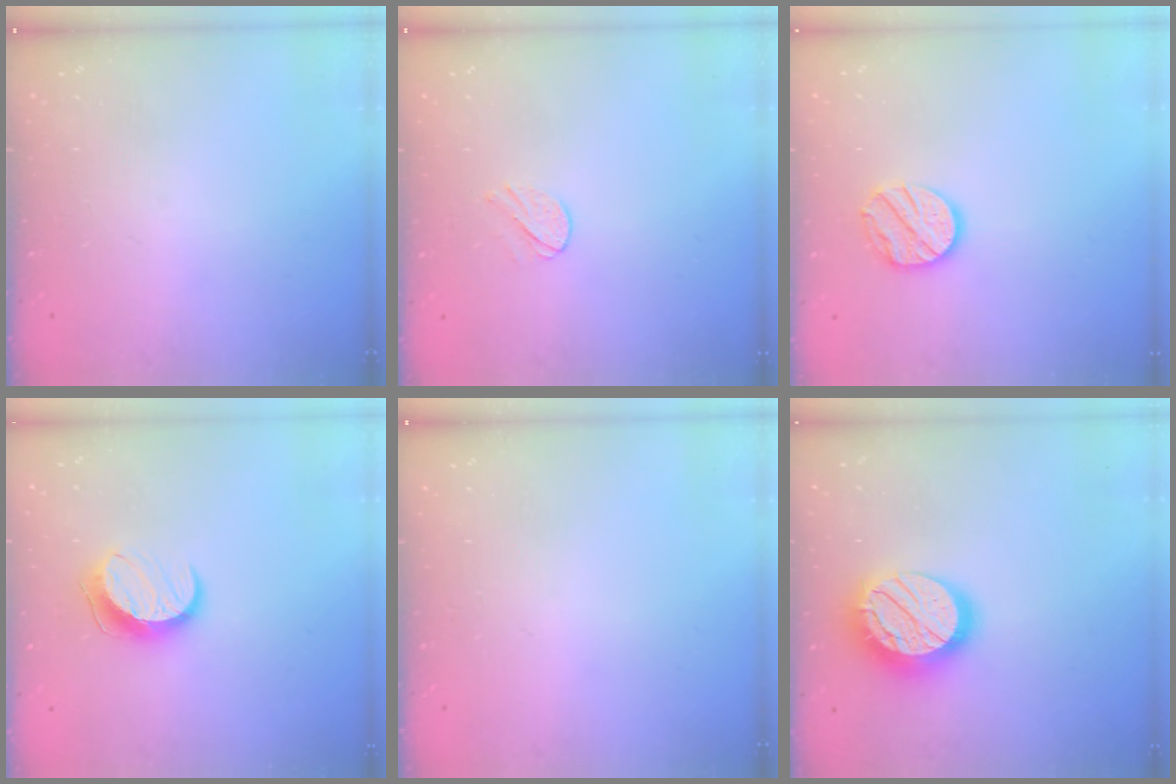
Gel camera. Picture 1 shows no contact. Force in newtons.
{"total": 3.7, "press": 3.7, "slide": 0.4}
{"total": 11.7, "press": 11.7, "slide": 1.0}
{"total": 10.0, "press": 10.0, "slide": 0.4}
{"total": 0.0}
{"total": 18.2, "press": 18.1, "slide": 1.1}